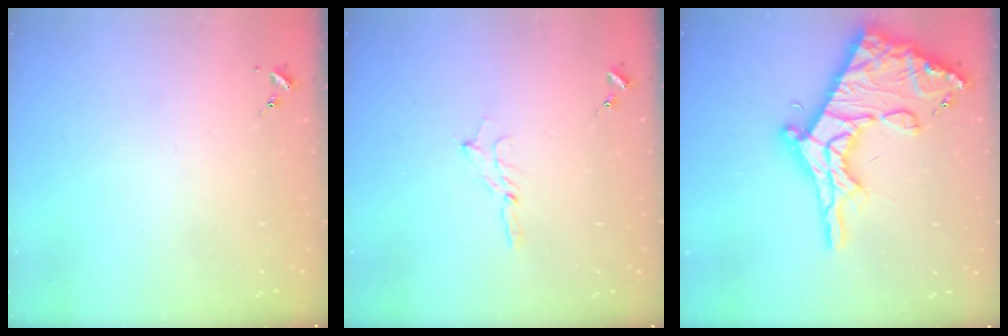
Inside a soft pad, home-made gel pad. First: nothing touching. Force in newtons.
{"total": 3.5, "press": 3.5, "slide": 0.4}
{"total": 27.1, "press": 27.0, "slide": 2.1}